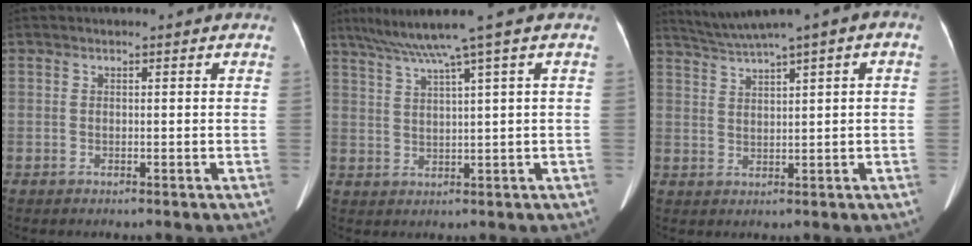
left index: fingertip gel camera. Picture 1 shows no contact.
{"total": 7.2, "force": [4.9, -2.0, 4.9], "torque": [-0.087, 0.018, 0.086]}
{"total": 6.1, "force": [3.7, 0.1, 4.9], "torque": [-0.090, 0.030, 0.069]}